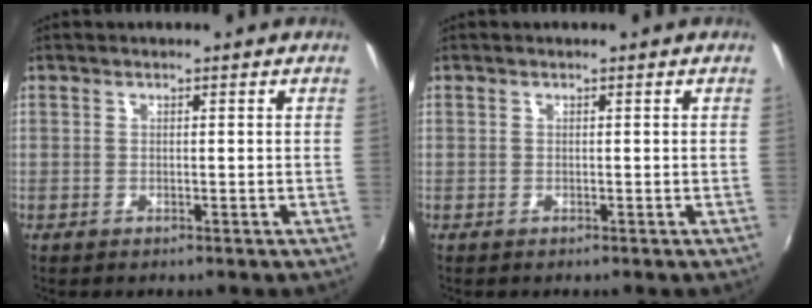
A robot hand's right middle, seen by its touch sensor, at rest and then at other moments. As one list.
[{"total": 0.0}]